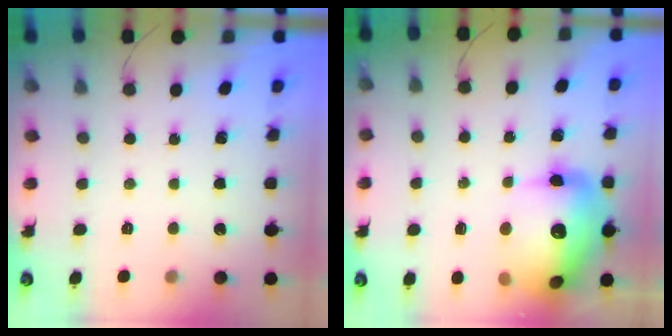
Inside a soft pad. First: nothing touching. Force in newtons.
{"total": 22.3, "press": 21.8, "slide": 4.6}